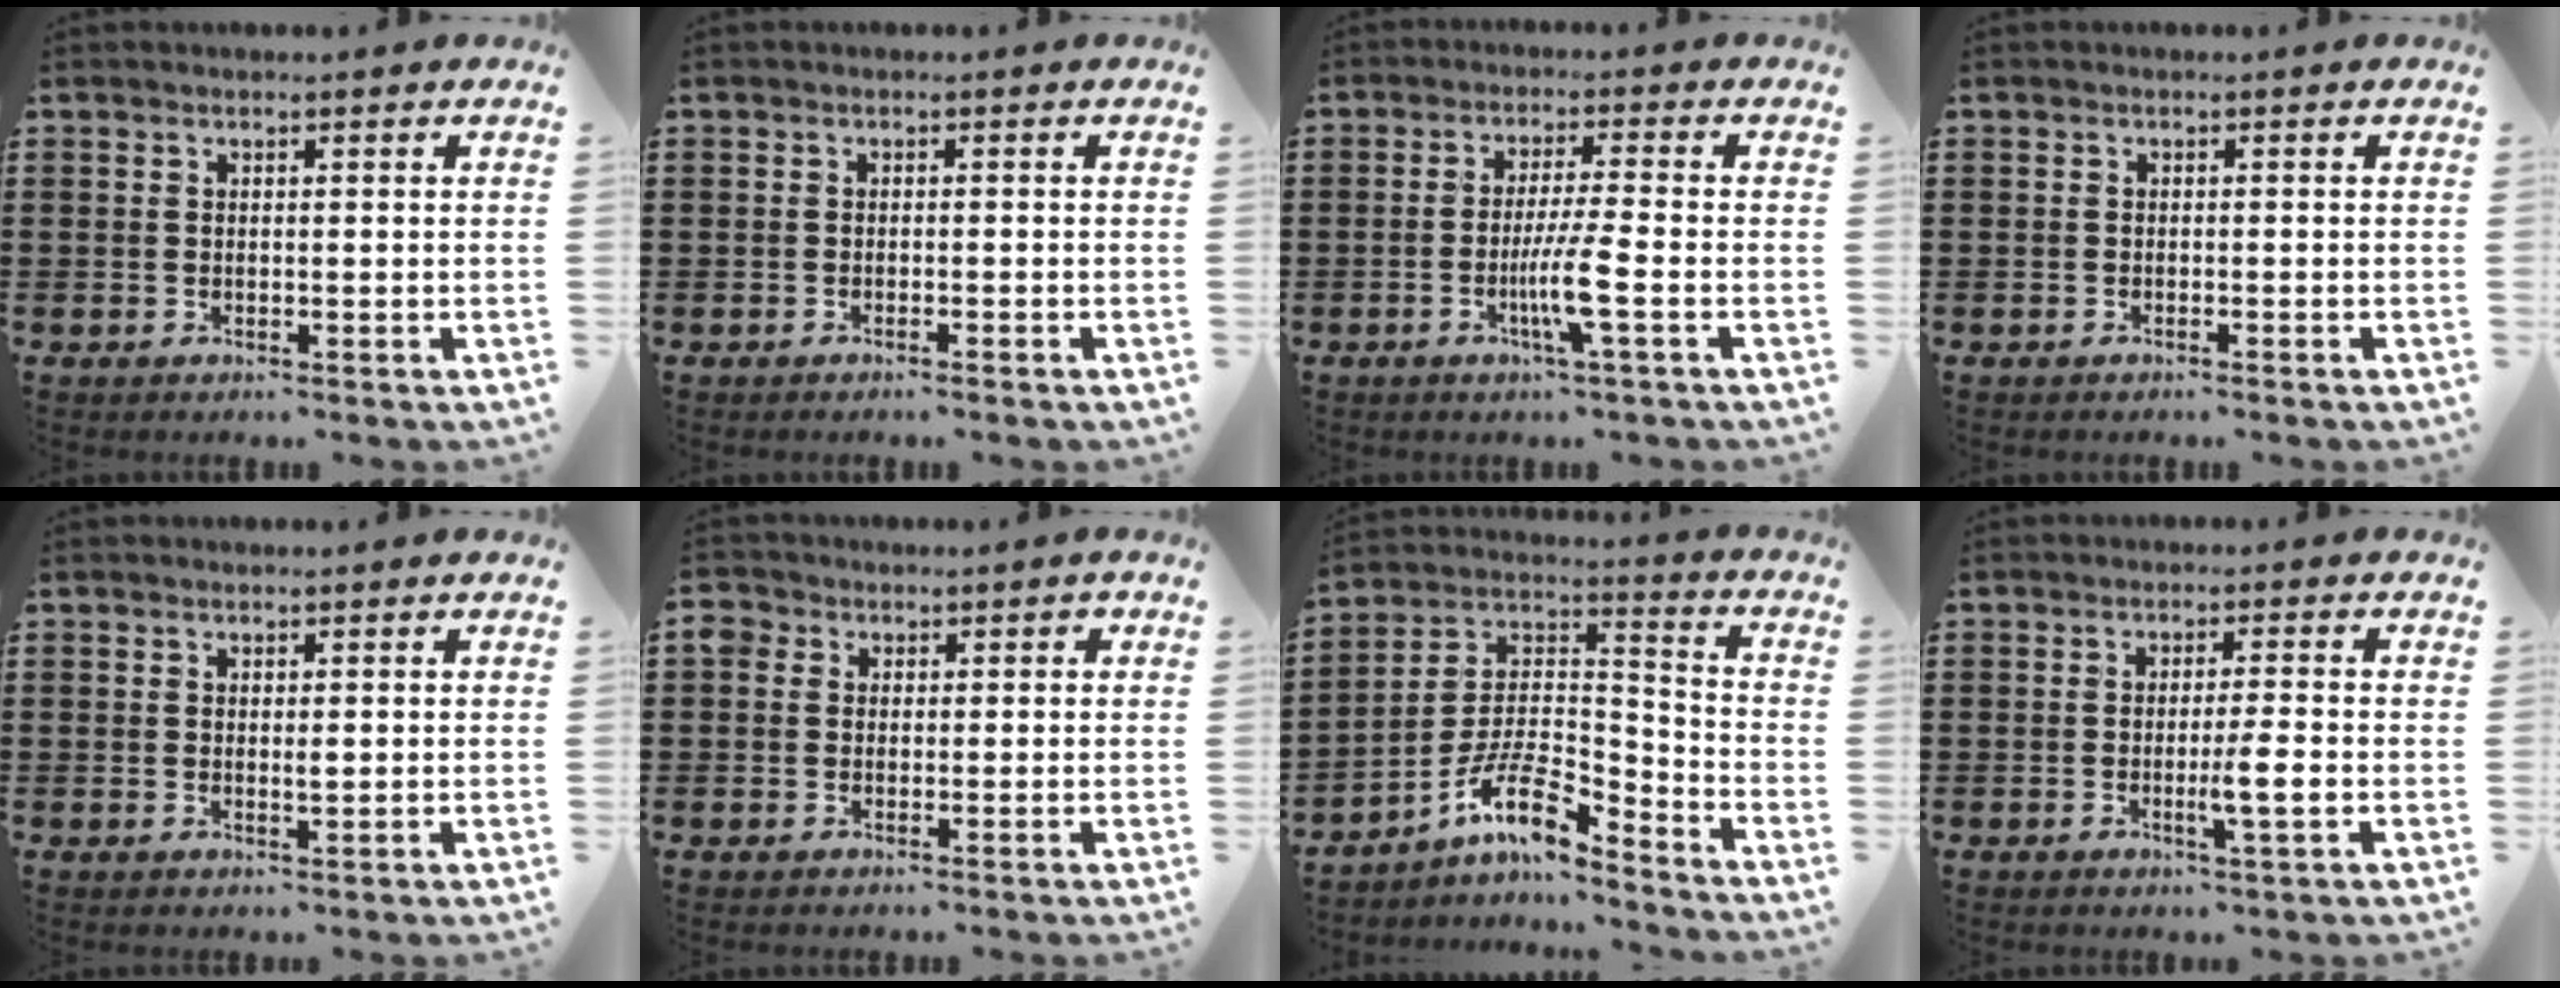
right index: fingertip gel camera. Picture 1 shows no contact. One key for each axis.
{"total": 0.8, "fx": -0.7, "fy": 0.0, "fz": 0.3, "tx": -0.008, "ty": -0.002, "tz": -0.013}
{"total": 6.0, "fx": -2.1, "fy": -0.3, "fz": 5.6, "tx": -0.107, "ty": -0.016, "tz": -0.042}
{"total": 0.6, "fx": -0.5, "fy": 0.0, "fz": 0.2, "tx": -0.006, "ty": -0.001, "tz": -0.011}
{"total": 1.1, "fx": 0.2, "fy": 0.3, "fz": 1.0, "tx": -0.020, "ty": 0.002, "tz": 0.002}
{"total": 1.8, "fx": 0.0, "fy": 1.7, "fz": 0.7, "tx": -0.020, "ty": 0.008, "tz": -0.002}
{"total": 10.8, "fx": -7.4, "fy": 3.4, "fz": 7.0, "tx": -0.149, "ty": 0.005, "tz": -0.146}
{"total": 4.5, "fx": -1.3, "fy": 0.0, "fz": 4.3, "tx": -0.079, "ty": -0.013, "tz": -0.025}